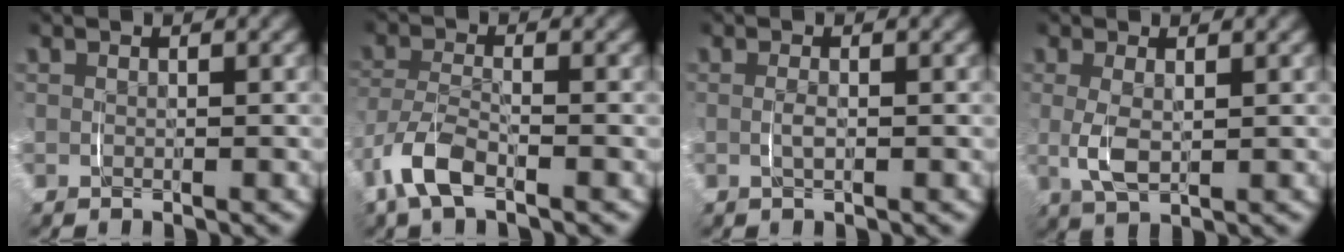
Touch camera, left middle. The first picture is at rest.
{"total": 3.5, "force": [-2.9, 0.6, 1.9], "torque": [-0.048, -0.008, -0.052]}
{"total": 0.8, "force": [-0.5, 0.0, 0.6], "torque": [-0.018, -0.005, -0.007]}
{"total": 2.4, "force": [-0.2, 0.9, 2.2], "torque": [-0.056, -0.008, 0.004]}